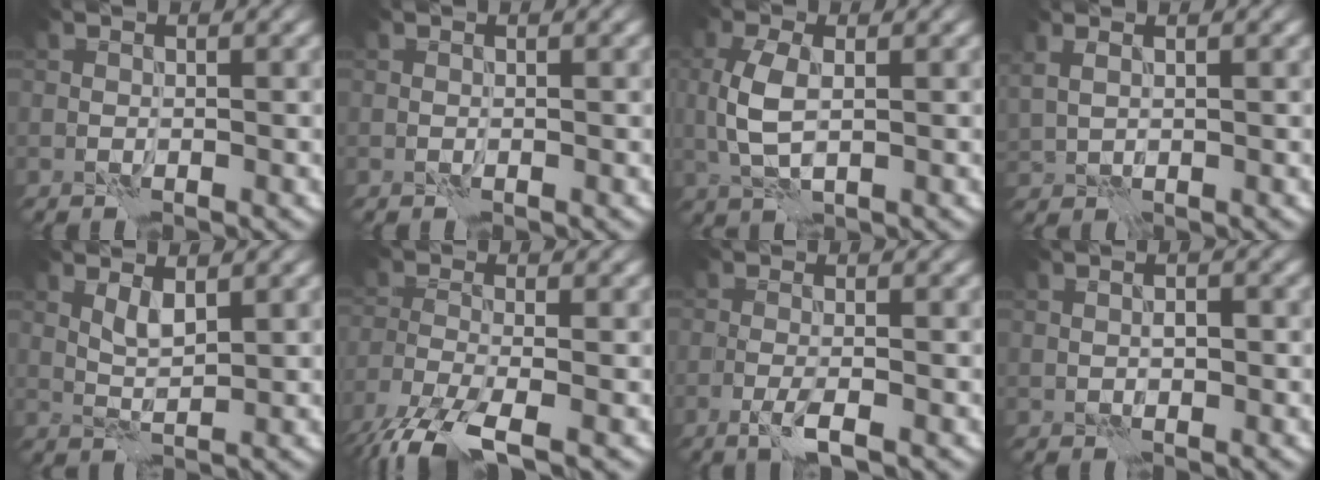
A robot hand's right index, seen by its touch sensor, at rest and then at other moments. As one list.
[{"total": 0.0}, {"total": 3.8, "force": [0.5, 1.9, 3.2], "torque": [-0.079, 0.000, 0.012]}, {"total": 1.8, "force": [1.5, 0.7, 0.9], "torque": [-0.018, 0.003, 0.024]}, {"total": 1.9, "force": [1.3, 0.5, 1.4], "torque": [-0.032, -0.004, 0.026]}, {"total": 6.8, "force": [-4.5, 2.0, 4.6], "torque": [-0.100, -0.022, -0.095]}, {"total": 2.2, "force": [-1.1, 0.4, 1.8], "torque": [-0.035, 0.001, -0.026]}, {"total": 0.8, "force": [0.2, 0.5, 0.5], "torque": [-0.008, 0.001, 0.003]}]